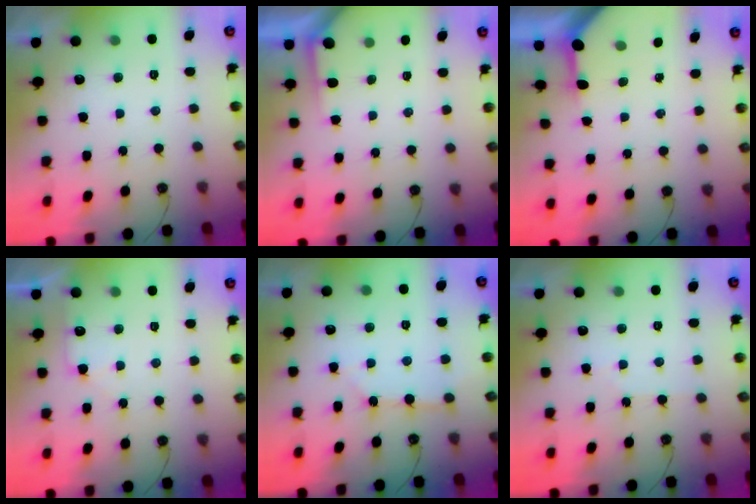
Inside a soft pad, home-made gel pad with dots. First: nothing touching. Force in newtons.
{"total": 2.7, "press": 2.7, "slide": 0.3}
{"total": 3.5, "press": 3.5, "slide": 0.4}
{"total": 5.6, "press": 5.5, "slide": 0.7}
{"total": 2.7, "press": 2.7, "slide": 0.4}
{"total": 3.2, "press": 3.2, "slide": 0.6}